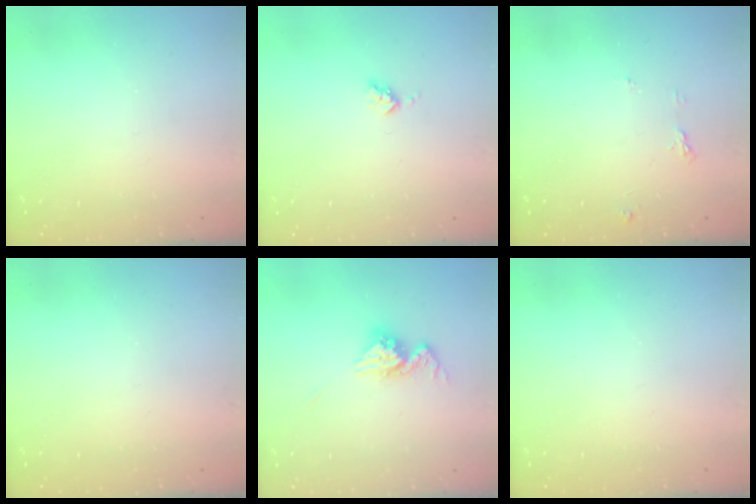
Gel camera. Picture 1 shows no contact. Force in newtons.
{"total": 3.0, "press": 3.0, "slide": 0.3}
{"total": 4.3, "press": 4.3, "slide": 0.4}
{"total": 0.0}
{"total": 12.4, "press": 12.3, "slide": 1.0}
{"total": 0.0}